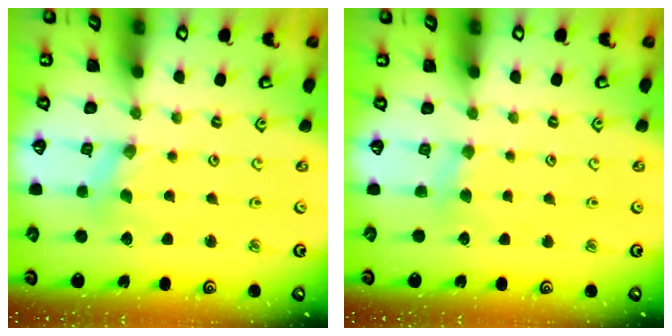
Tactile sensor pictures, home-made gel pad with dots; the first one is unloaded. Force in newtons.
{"total": 3.7, "press": 3.6, "slide": 0.6}